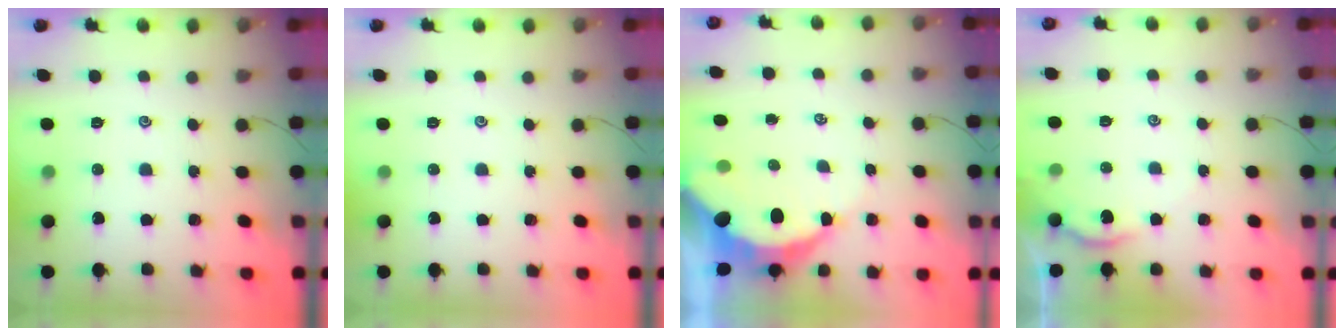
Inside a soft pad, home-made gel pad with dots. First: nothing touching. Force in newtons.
{"total": 0.0}
{"total": 9.9, "press": 9.9, "slide": 1.0}
{"total": 2.3, "press": 2.2, "slide": 0.4}